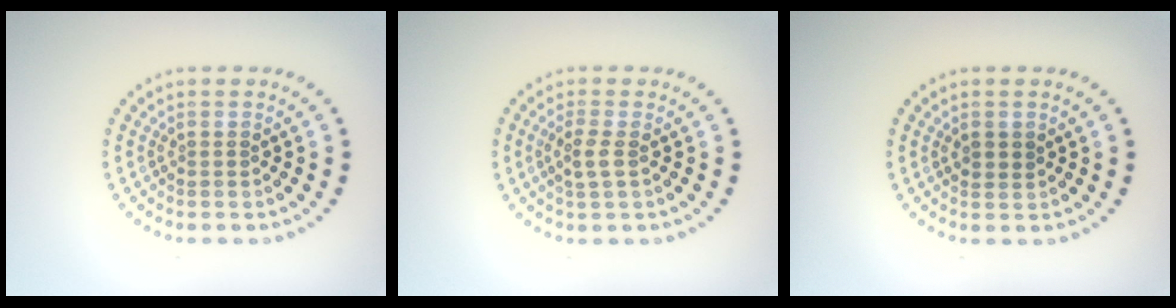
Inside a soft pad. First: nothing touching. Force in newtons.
{"total": 1.6, "press": 1.5, "slide": 0.7}
{"total": 1.2, "press": 1.1, "slide": 0.4}